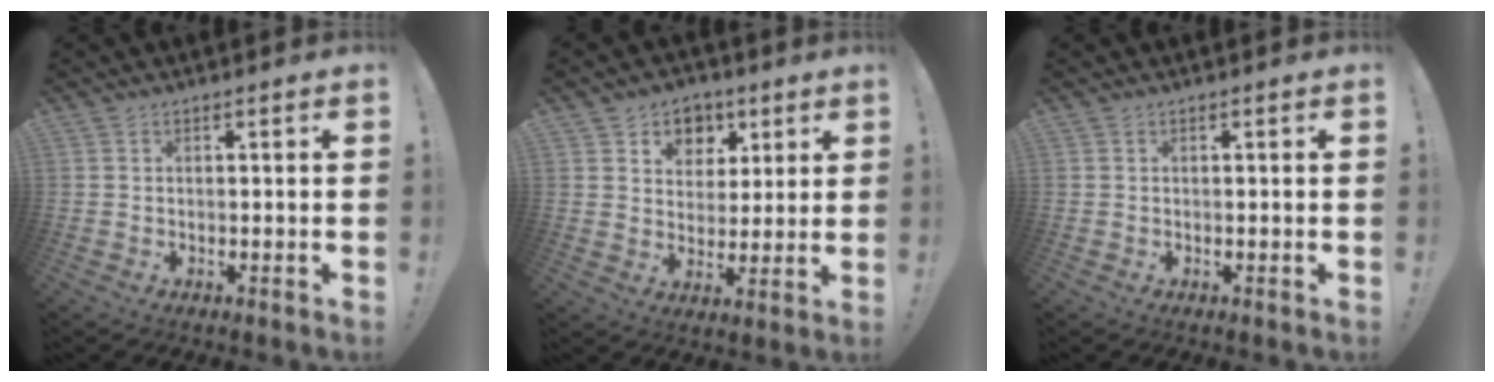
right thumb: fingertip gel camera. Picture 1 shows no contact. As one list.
[{"total": 8.3, "force": [3.8, 7.1, 2.1], "torque": [-0.024, -0.029, 0.075]}, {"total": 0.0}]